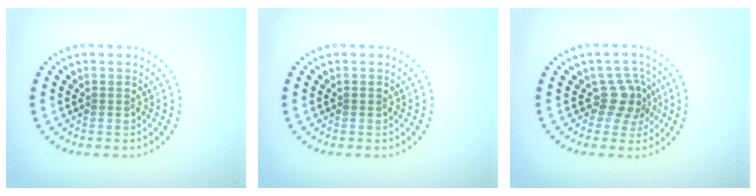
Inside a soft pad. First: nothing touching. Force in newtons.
{"total": 0.0}
{"total": 2.9, "press": 2.1, "slide": 1.9}